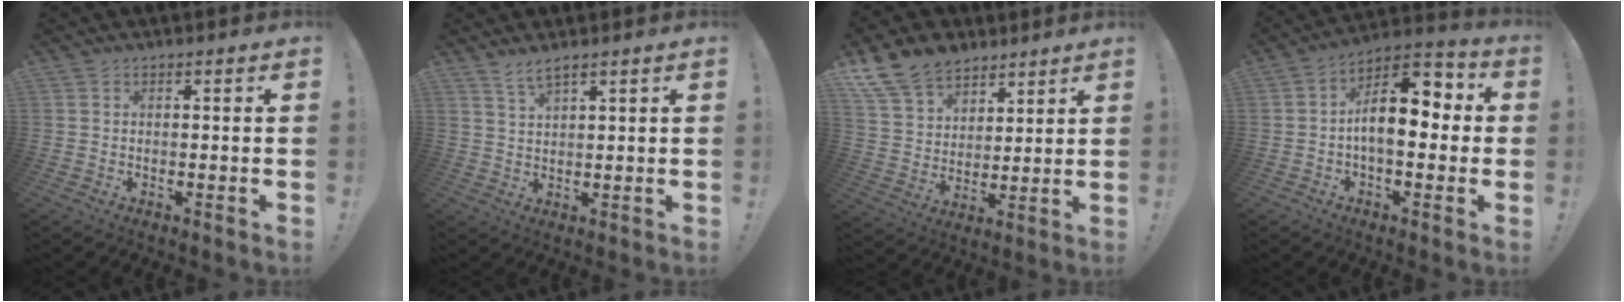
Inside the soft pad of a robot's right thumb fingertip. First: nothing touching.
{"total": 3.5, "force": [2.9, 0.2, 2.0], "torque": [-0.044, -0.012, 0.051]}
{"total": 14.7, "force": [10.4, 9.2, 4.7], "torque": [-0.092, -0.066, 0.203]}
{"total": 13.5, "force": [0.2, 7.1, 11.5], "torque": [-0.176, 0.008, 0.000]}